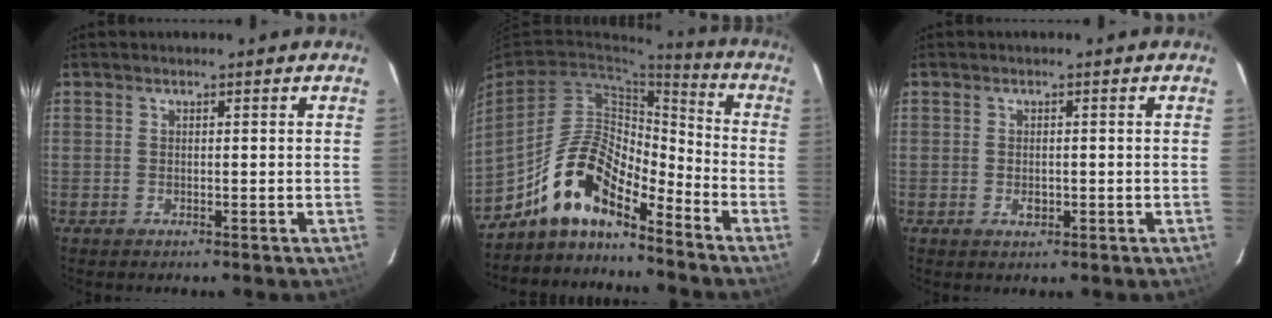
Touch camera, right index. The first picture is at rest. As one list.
[{"total": 12.6, "force": [-9.9, 3.9, 6.7], "torque": [-0.127, 0.023, -0.192]}, {"total": 1.9, "force": [-0.6, 1.2, 1.4], "torque": [-0.025, 0.000, -0.009]}]